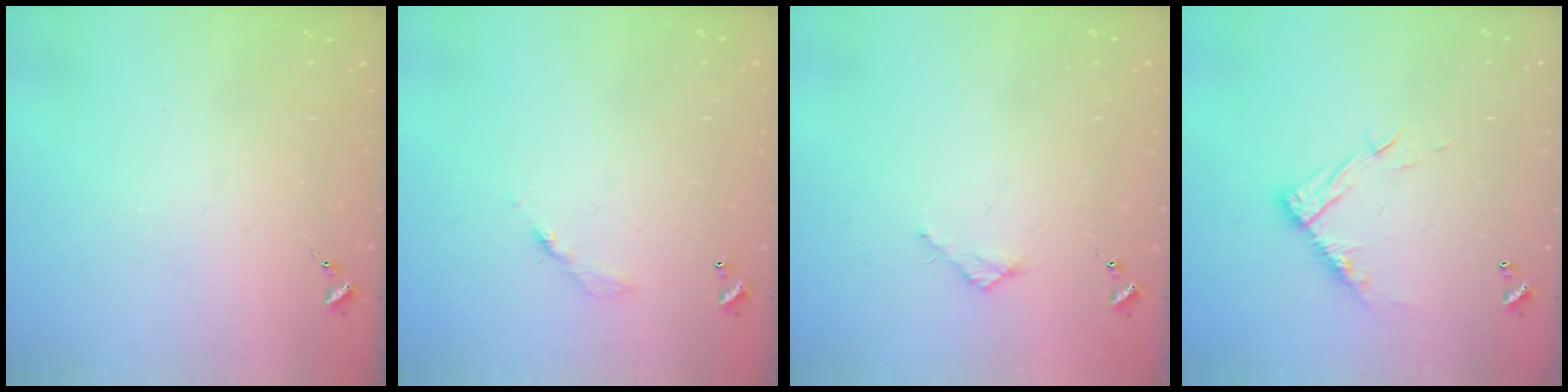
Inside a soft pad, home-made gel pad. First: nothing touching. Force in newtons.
{"total": 3.6, "press": 3.6, "slide": 0.2}
{"total": 2.7, "press": 2.7, "slide": 0.2}
{"total": 11.4, "press": 11.4, "slide": 0.7}